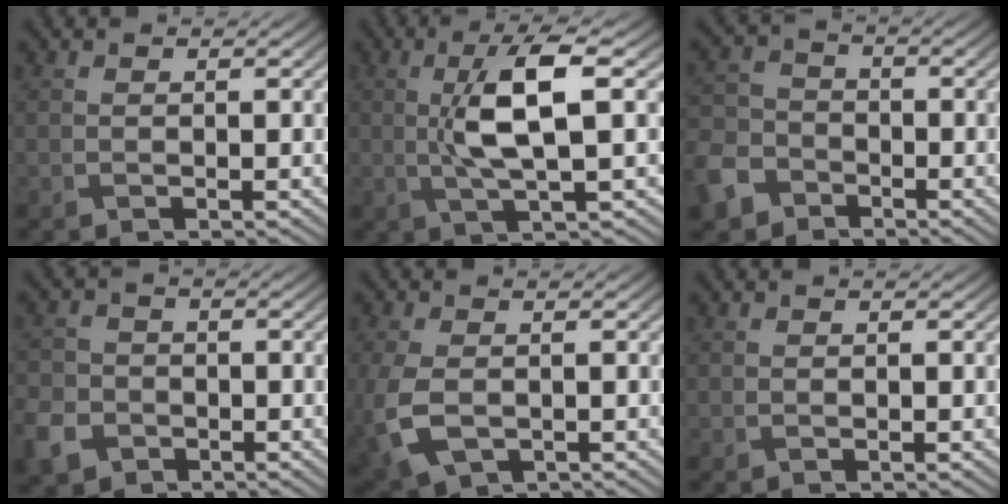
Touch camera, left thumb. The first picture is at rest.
{"total": 7.2, "force": [0.7, 1.8, 6.9], "torque": [-0.141, 0.008, 0.012]}
{"total": 7.2, "force": [-4.5, 5.0, 2.6], "torque": [-0.089, -0.014, -0.103]}
{"total": 5.1, "force": [-2.7, 4.0, 1.9], "torque": [-0.061, -0.009, -0.063]}
{"total": 6.5, "force": [-1.6, 4.3, 4.6], "torque": [-0.139, -0.029, -0.021]}
{"total": 0.0}